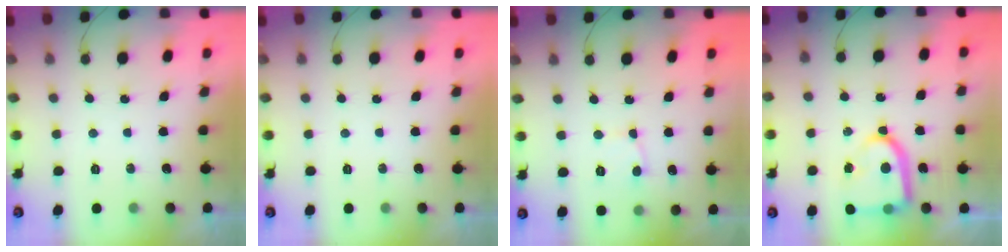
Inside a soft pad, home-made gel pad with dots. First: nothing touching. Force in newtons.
{"total": 0.0}
{"total": 2.6, "press": 2.6, "slide": 0.1}
{"total": 15.1, "press": 15.0, "slide": 1.5}